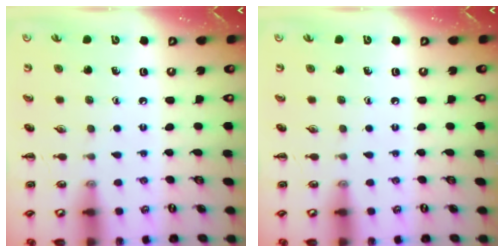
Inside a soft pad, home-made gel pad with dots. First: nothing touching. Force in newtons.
{"total": 0.0}